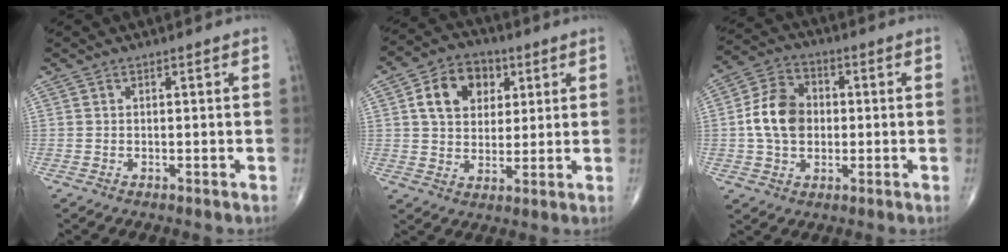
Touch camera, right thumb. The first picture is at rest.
{"total": 11.2, "force": [3.6, 8.3, 6.6], "torque": [-0.079, -0.003, 0.058]}
{"total": 10.7, "force": [-0.1, 8.0, 7.0], "torque": [-0.112, 0.019, -0.009]}